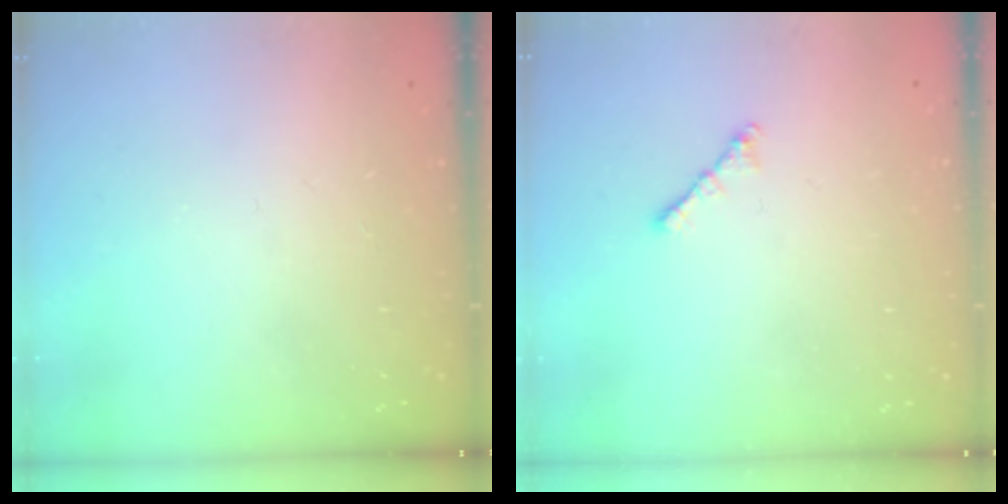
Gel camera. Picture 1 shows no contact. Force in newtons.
{"total": 2.1, "press": 2.0, "slide": 0.6}